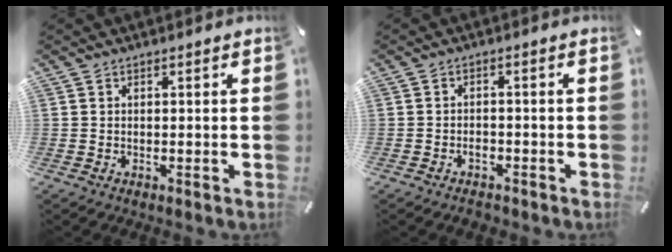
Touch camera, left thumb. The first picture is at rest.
{"total": 2.3, "force": [-1.5, 1.3, 1.0], "torque": [-0.021, 0.005, -0.031]}